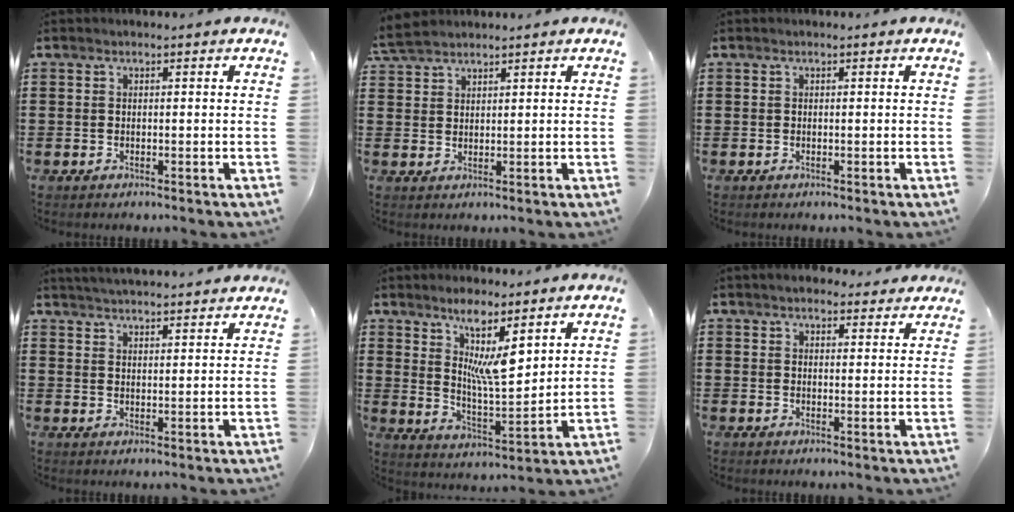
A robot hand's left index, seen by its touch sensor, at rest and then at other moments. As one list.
[{"total": 3.5, "force": [3.3, 0.8, 1.0], "torque": [-0.030, -0.002, 0.063]}, {"total": 0.0}, {"total": 3.5, "force": [3.4, -0.5, 0.2], "torque": [-0.015, -0.016, 0.062]}, {"total": 8.2, "force": [4.8, 2.2, 6.3], "torque": [-0.127, -0.017, 0.082]}, {"total": 3.0, "force": [2.8, 0.9, 0.7], "torque": [-0.020, -0.001, 0.053]}]